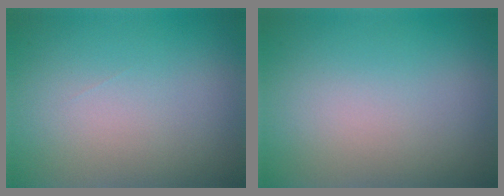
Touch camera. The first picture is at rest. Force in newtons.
{"total": 0.0}